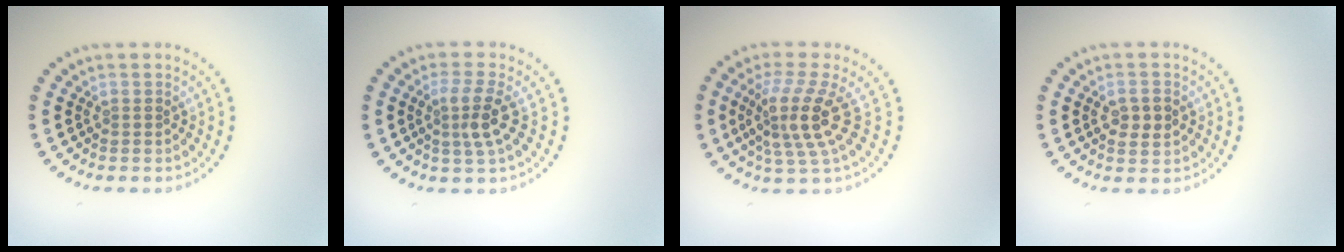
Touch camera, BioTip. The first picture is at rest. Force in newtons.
{"total": 2.8, "press": 2.4, "slide": 1.4}
{"total": 4.4, "press": 3.2, "slide": 3.0}
{"total": 2.4, "press": 2.4, "slide": 0.2}